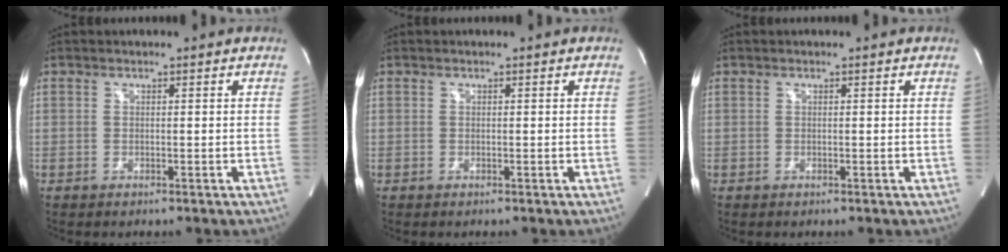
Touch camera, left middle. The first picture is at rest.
{"total": 0.0}
{"total": 0.0}